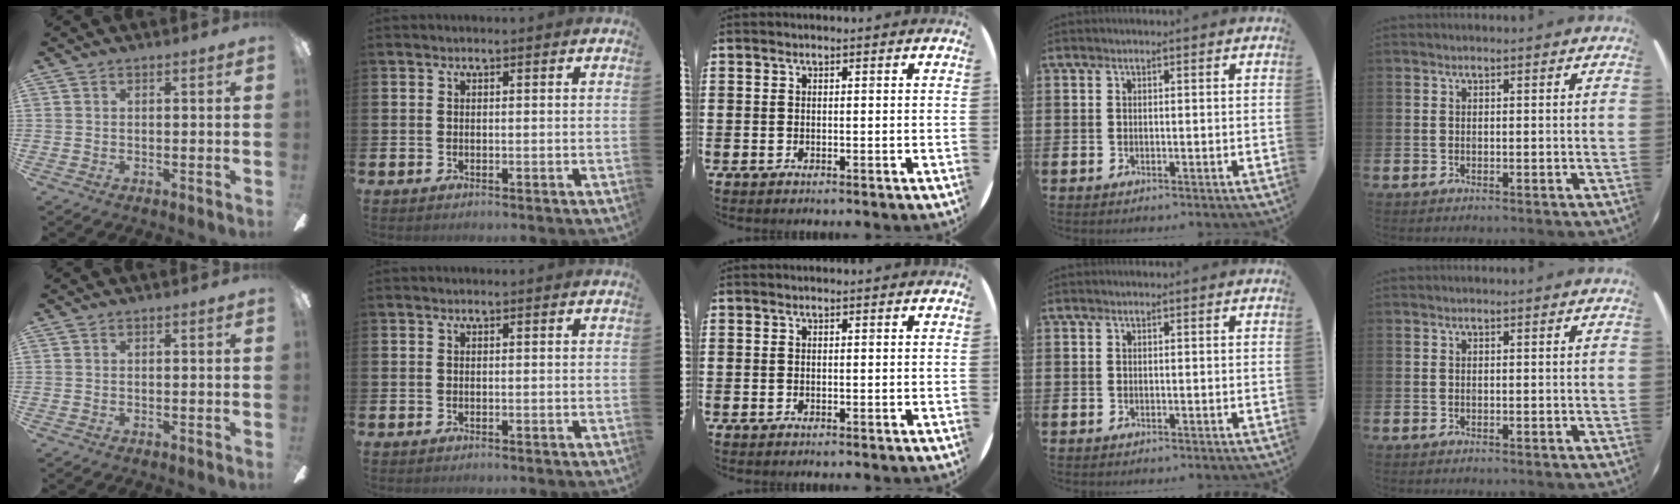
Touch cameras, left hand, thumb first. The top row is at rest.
{}